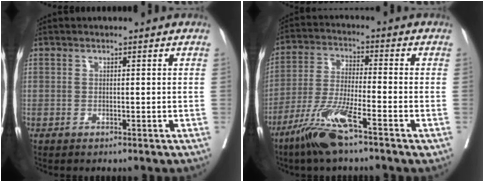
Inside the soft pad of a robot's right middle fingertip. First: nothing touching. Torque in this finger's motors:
{"motor_torque": [1.22, -0.91, 0.24, 0.06]}